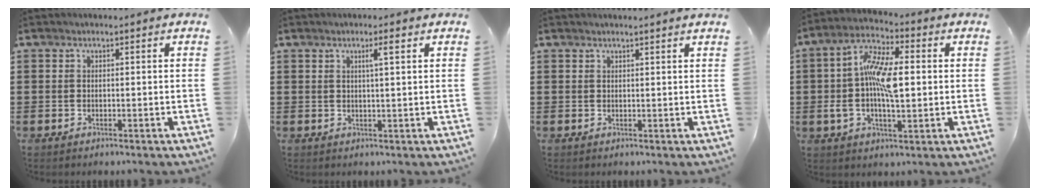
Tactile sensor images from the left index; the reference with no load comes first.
{"total": 2.6, "force": [1.2, 0.2, 2.3], "torque": [-0.039, -0.001, 0.016]}
{"total": 1.1, "force": [1.0, -0.2, 0.4], "torque": [-0.007, -0.004, 0.020]}
{"total": 10.4, "force": [0.0, 4.2, 9.5], "torque": [-0.198, 0.007, -0.006]}